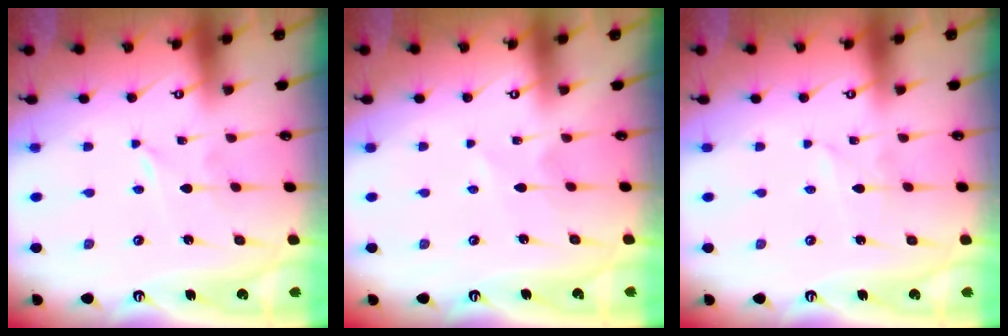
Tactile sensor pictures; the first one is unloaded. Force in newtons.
{"total": 0.6, "press": 0.6, "slide": 0.2}
{"total": 1.6, "press": 1.6, "slide": 0.2}